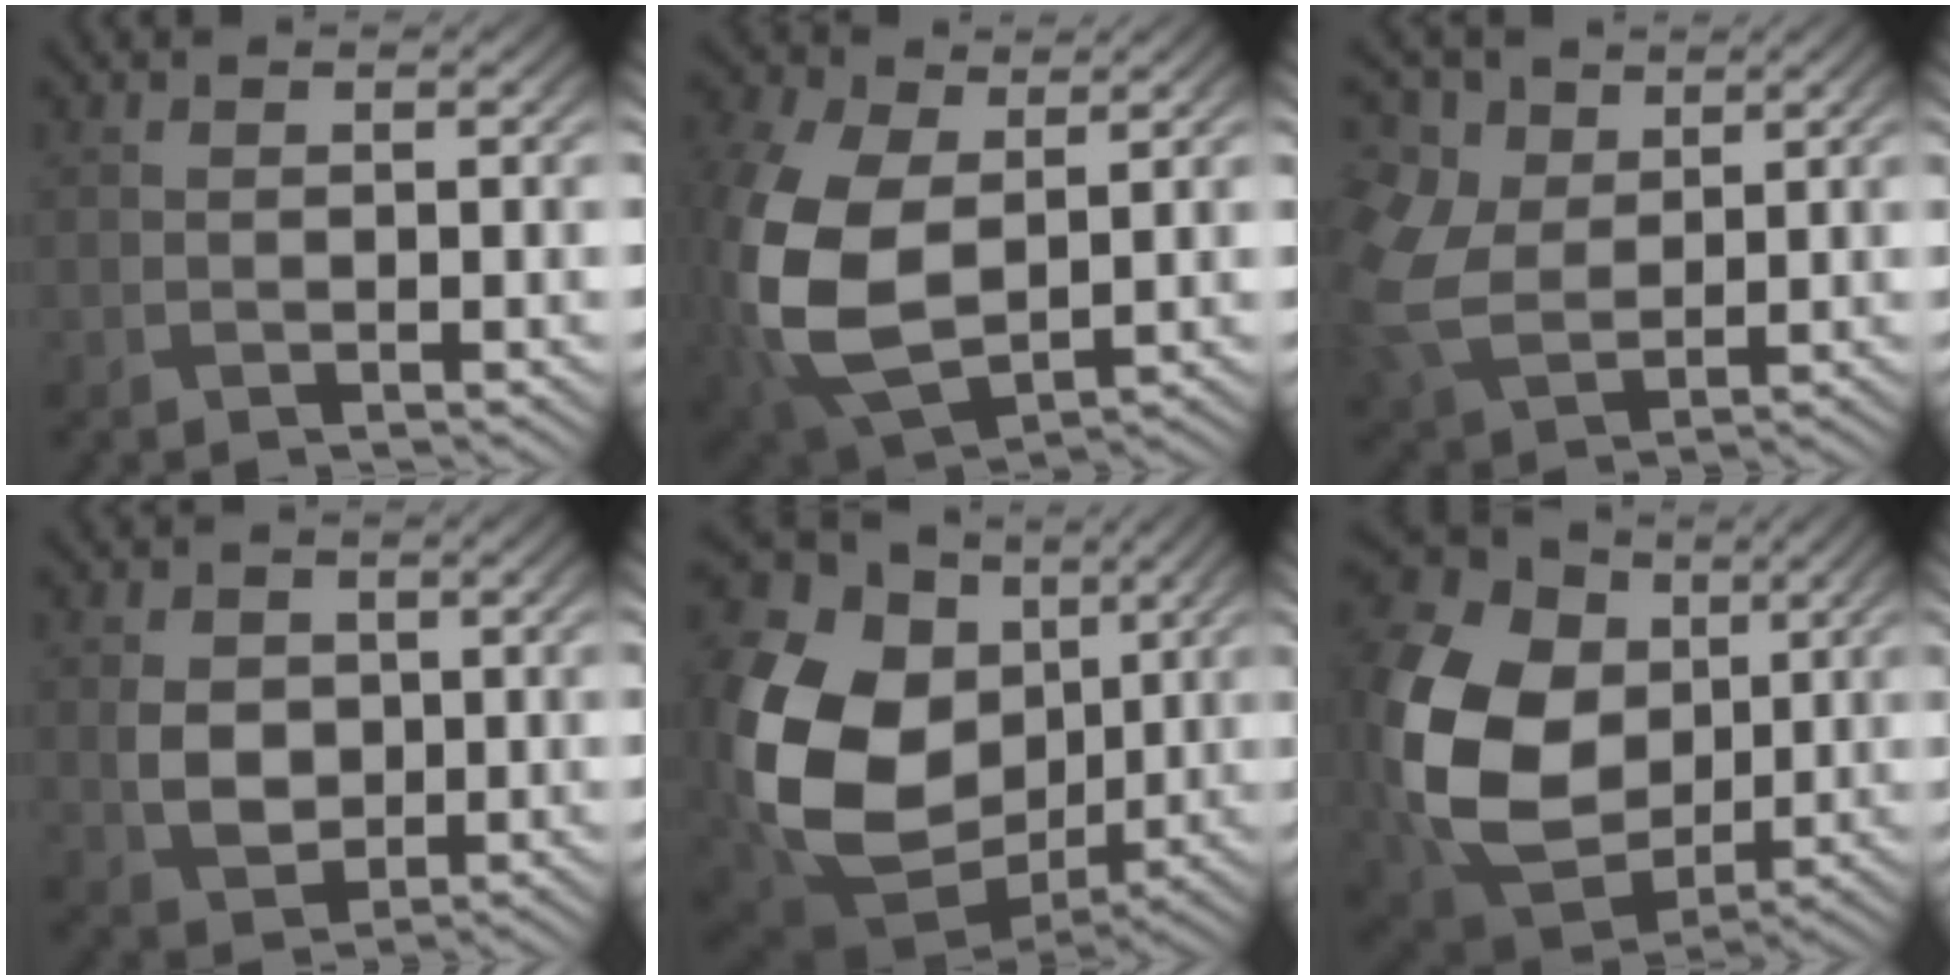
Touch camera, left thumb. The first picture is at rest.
{"total": 14.2, "force": [0.2, 9.4, 10.6], "torque": [-0.308, -0.021, 0.017]}
{"total": 9.8, "force": [2.7, 7.2, 6.2], "torque": [-0.202, 0.007, 0.056]}
{"total": 4.5, "force": [0.1, 3.7, 2.7], "torque": [-0.062, -0.006, 0.003]}
{"total": 21.3, "force": [0.7, 16.2, 13.7], "torque": [-0.340, -0.033, 0.064]}
{"total": 17.9, "force": [1.3, 13.8, 11.3], "torque": [-0.307, -0.024, 0.054]}